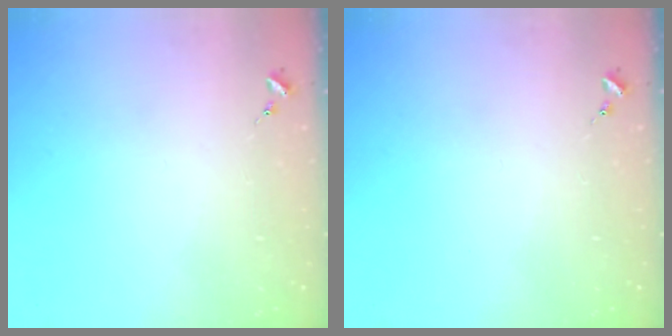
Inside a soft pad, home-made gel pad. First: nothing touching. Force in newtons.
{"total": 0.0}